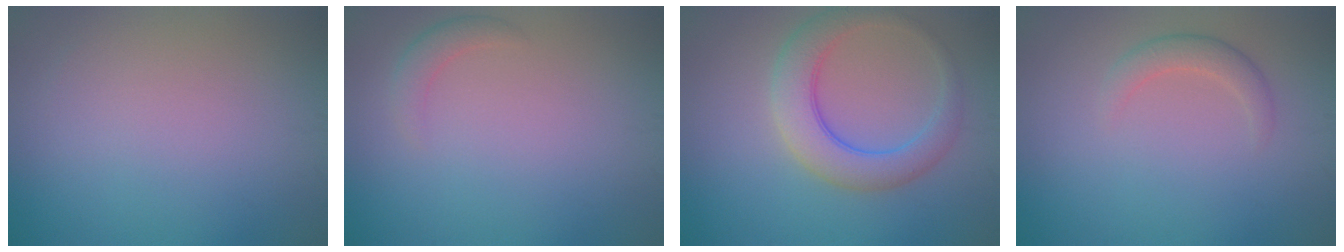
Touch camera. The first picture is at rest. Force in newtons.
{"total": 1.5, "press": 1.5, "slide": 0.1}
{"total": 5.0, "press": 5.0, "slide": 0.1}
{"total": 1.9, "press": 1.9, "slide": 0.2}